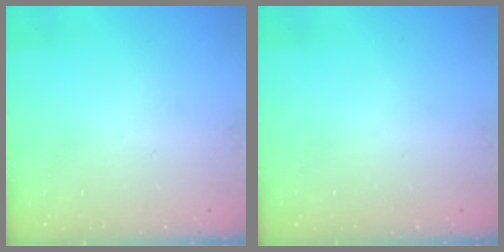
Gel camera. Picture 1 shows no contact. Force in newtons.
{"total": 0.0}